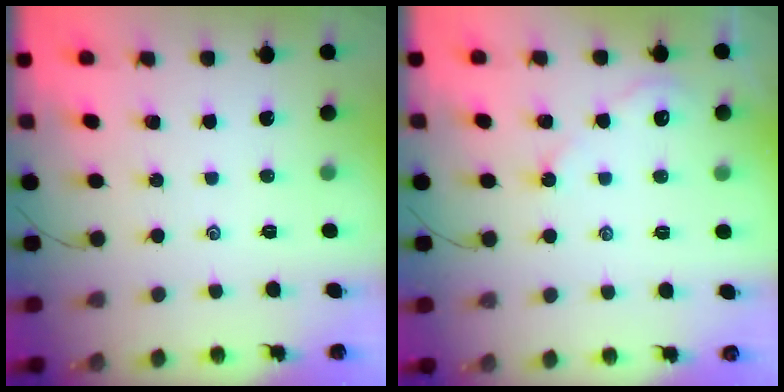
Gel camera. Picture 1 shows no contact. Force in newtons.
{"total": 2.5, "press": 2.4, "slide": 0.4}